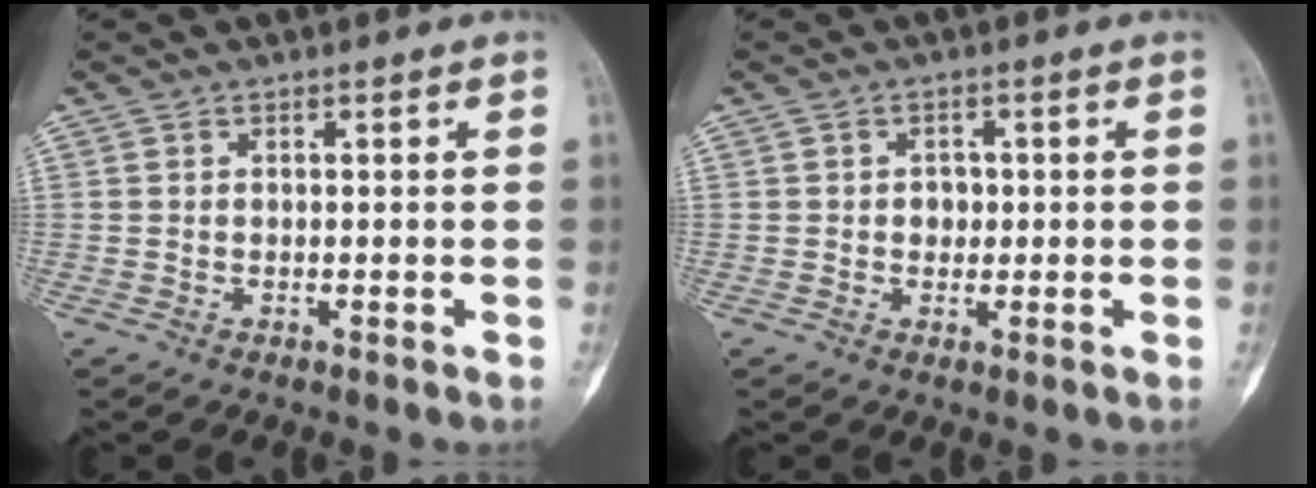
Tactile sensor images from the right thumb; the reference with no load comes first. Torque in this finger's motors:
{"motor_torque": [0.55, 0.47, 0.23, -0.01, 0.03]}